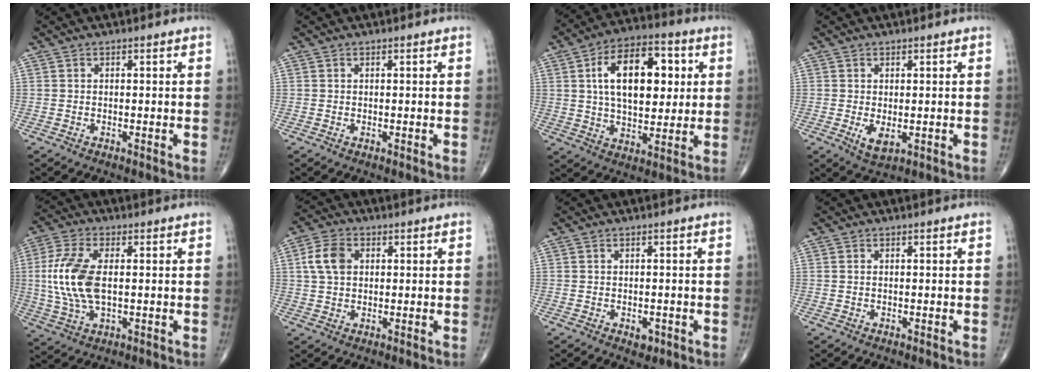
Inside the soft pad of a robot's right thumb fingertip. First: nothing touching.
{"total": 0.0}
{"total": 17.8, "force": [4.1, 9.9, 14.3], "torque": [-0.201, 0.002, 0.066]}
{"total": 3.6, "force": [-0.6, 1.8, 3.0], "torque": [-0.048, -0.009, 0.000]}
{"total": 12.2, "force": [0.6, 6.1, 10.5], "torque": [-0.239, 0.000, 0.014]}
{"total": 6.1, "force": [1.4, 4.2, 4.2], "torque": [-0.081, 0.006, 0.023]}
{"total": 2.0, "force": [-0.7, 1.3, 1.3], "torque": [-0.009, 0.000, -0.006]}
{"total": 0.0}